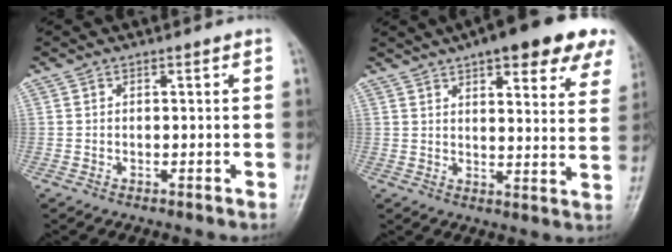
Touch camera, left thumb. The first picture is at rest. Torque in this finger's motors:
{"motor_torque": [2.74, 1.39, 1.65, -1.13, 0.05]}